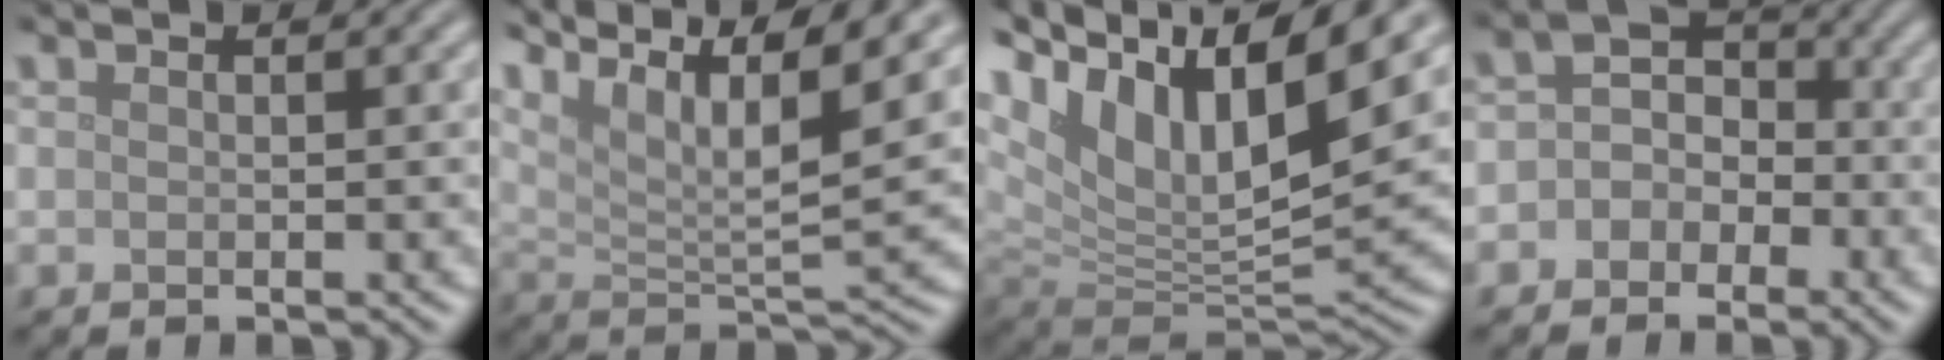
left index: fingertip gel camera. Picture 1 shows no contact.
{"total": 12.8, "force": [8.5, 3.1, 9.0], "torque": [-0.153, 0.011, 0.129]}
{"total": 15.0, "force": [8.1, 6.5, 10.9], "torque": [-0.234, 0.037, 0.147]}
{"total": 3.7, "force": [-1.1, 3.2, 1.5], "torque": [0.011, 0.014, -0.036]}